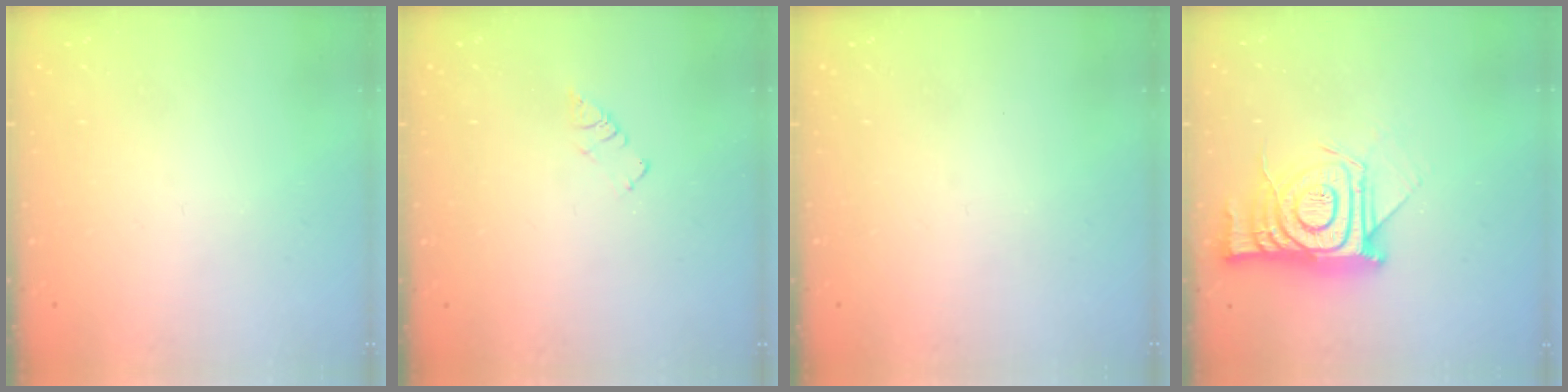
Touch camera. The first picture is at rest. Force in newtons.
{"total": 2.9, "press": 2.9, "slide": 0.4}
{"total": 0.0}
{"total": 15.2, "press": 15.1, "slide": 1.1}